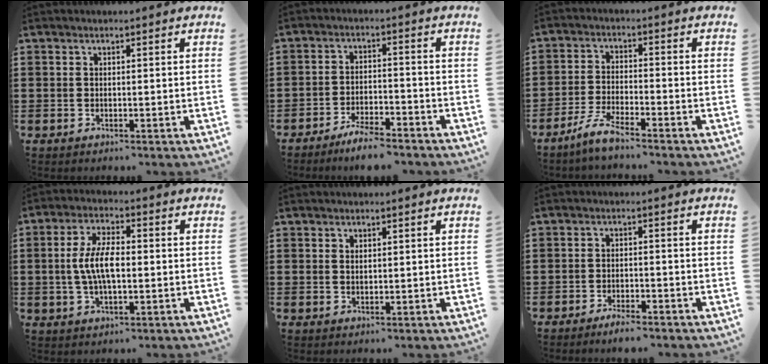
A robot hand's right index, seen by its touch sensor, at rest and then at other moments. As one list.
[{"total": 4.7, "force": [-4.5, 0.3, 1.5], "torque": [-0.032, 0.002, -0.090]}, {"total": 4.6, "force": [-3.9, 0.2, 2.4], "torque": [-0.069, -0.009, -0.080]}, {"total": 7.1, "force": [-0.2, 2.9, 6.5], "torque": [-0.145, -0.001, -0.012]}, {"total": 0.8, "force": [0.5, 0.4, 0.4], "torque": [-0.009, 0.003, 0.010]}, {"total": 2.2, "force": [-2.0, 0.2, 0.7], "torque": [-0.016, 0.003, -0.039]}]